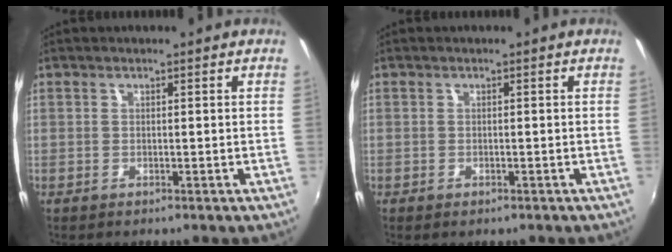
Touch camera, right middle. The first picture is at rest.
{"total": 1.3, "force": [-0.9, 0.7, 0.6], "torque": [-0.012, -0.007, -0.013]}